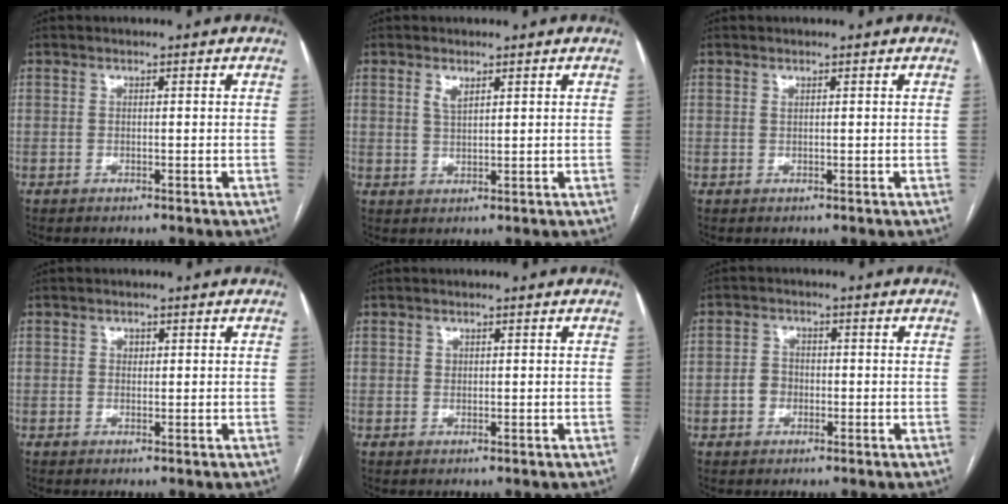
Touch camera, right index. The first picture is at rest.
{"total": 2.2, "force": [1.2, 0.8, 1.6], "torque": [-0.034, 0.001, 0.028]}
{"total": 0.0}
{"total": 0.7, "force": [0.2, 0.6, 0.4], "torque": [-0.003, 0.002, 0.002]}
{"total": 0.6, "force": [0.3, 0.5, 0.2], "torque": [0.002, 0.000, 0.003]}
{"total": 2.8, "force": [-0.7, 2.4, 1.3], "torque": [-0.021, 0.011, -0.012]}